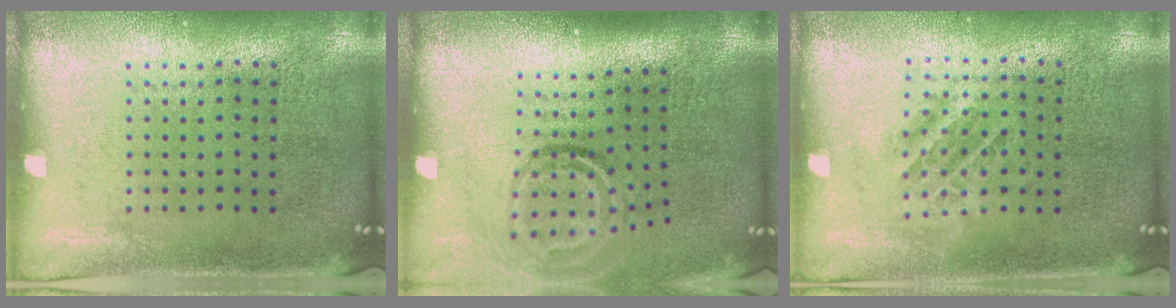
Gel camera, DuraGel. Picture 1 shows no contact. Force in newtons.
{"total": 1.9, "press": 1.2, "slide": 1.5}
{"total": 1.1, "press": 1.0, "slide": 0.4}